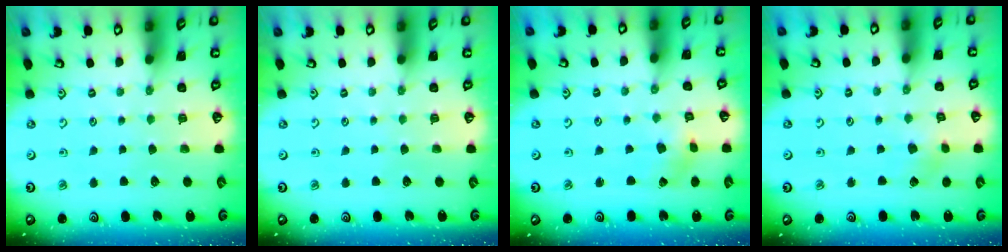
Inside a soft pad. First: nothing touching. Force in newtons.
{"total": 0.0}
{"total": 1.8, "press": 1.8, "slide": 0.3}
{"total": 2.8, "press": 2.8, "slide": 0.5}